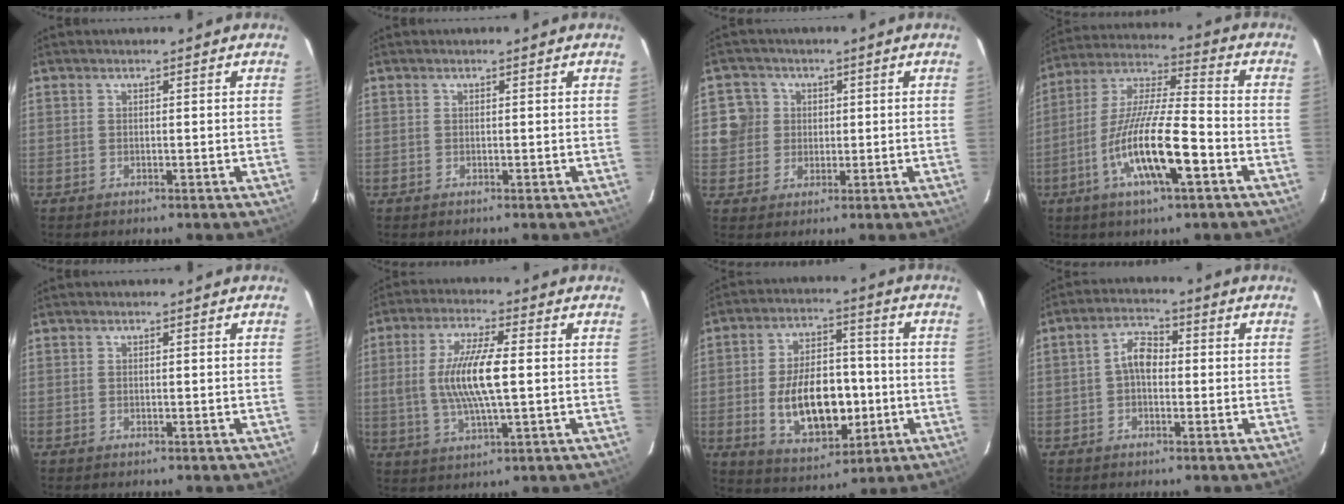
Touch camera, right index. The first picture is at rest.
{"total": 0.0}
{"total": 5.7, "force": [1.0, 5.6, 0.6], "torque": [-0.004, 0.017, 0.016]}
{"total": 16.0, "force": [-6.4, 2.9, 14.4], "torque": [-0.284, -0.015, -0.122]}
{"total": 0.0}
{"total": 11.4, "force": [0.2, 2.5, 11.1], "torque": [-0.216, -0.002, 0.007]}
{"total": 15.6, "force": [-2.8, 8.8, 12.6], "torque": [-0.236, 0.008, -0.024]}
{"total": 4.6, "force": [-0.3, 2.9, 3.6], "torque": [-0.066, 0.017, -0.007]}